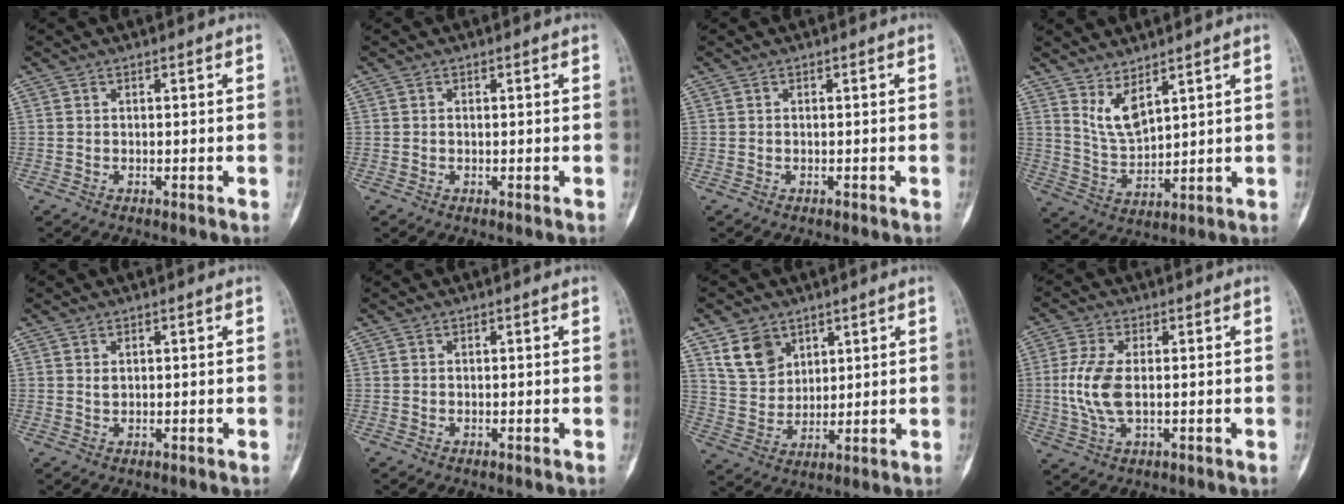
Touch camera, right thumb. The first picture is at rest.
{"total": 0.0}
{"total": 0.0}
{"total": 6.2, "force": [4.1, 2.2, 4.1], "torque": [-0.068, -0.045, 0.092]}
{"total": 0.8, "force": [0.4, 0.6, 0.5], "torque": [0.002, 0.000, 0.008]}
{"total": 0.0}
{"total": 8.9, "force": [5.1, 6.4, 3.6], "torque": [-0.047, -0.024, 0.108]}
{"total": 8.0, "force": [0.0, 4.0, 7.0], "torque": [-0.161, -0.001, -0.001]}